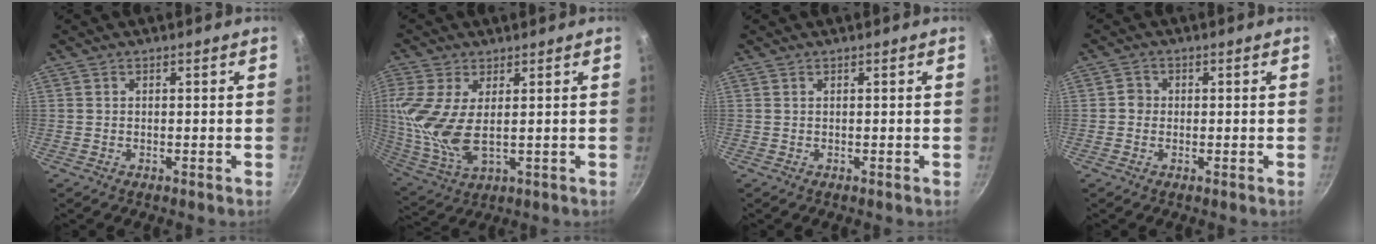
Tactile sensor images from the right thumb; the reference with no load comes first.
{"total": 12.7, "force": [2.1, 6.1, 11.0], "torque": [-0.237, -0.011, 0.048]}
{"total": 0.0}
{"total": 1.9, "force": [-0.2, 1.8, 0.6], "torque": [0.001, 0.008, -0.007]}